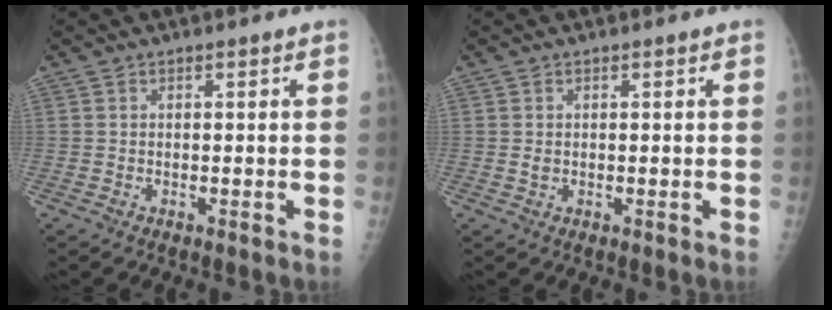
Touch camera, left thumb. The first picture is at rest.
{"total": 0.9, "force": [0.1, 0.7, 0.5], "torque": [-0.007, -0.001, 0.005]}